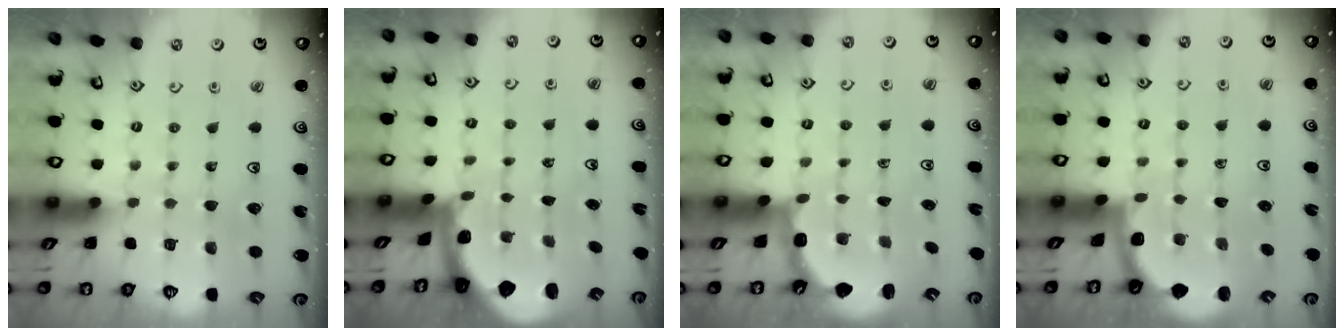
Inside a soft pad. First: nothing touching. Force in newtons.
{"total": 1.1, "press": 1.0, "slide": 0.3}
{"total": 3.2, "press": 2.3, "slide": 2.2}
{"total": 1.7, "press": 1.7, "slide": 0.0}